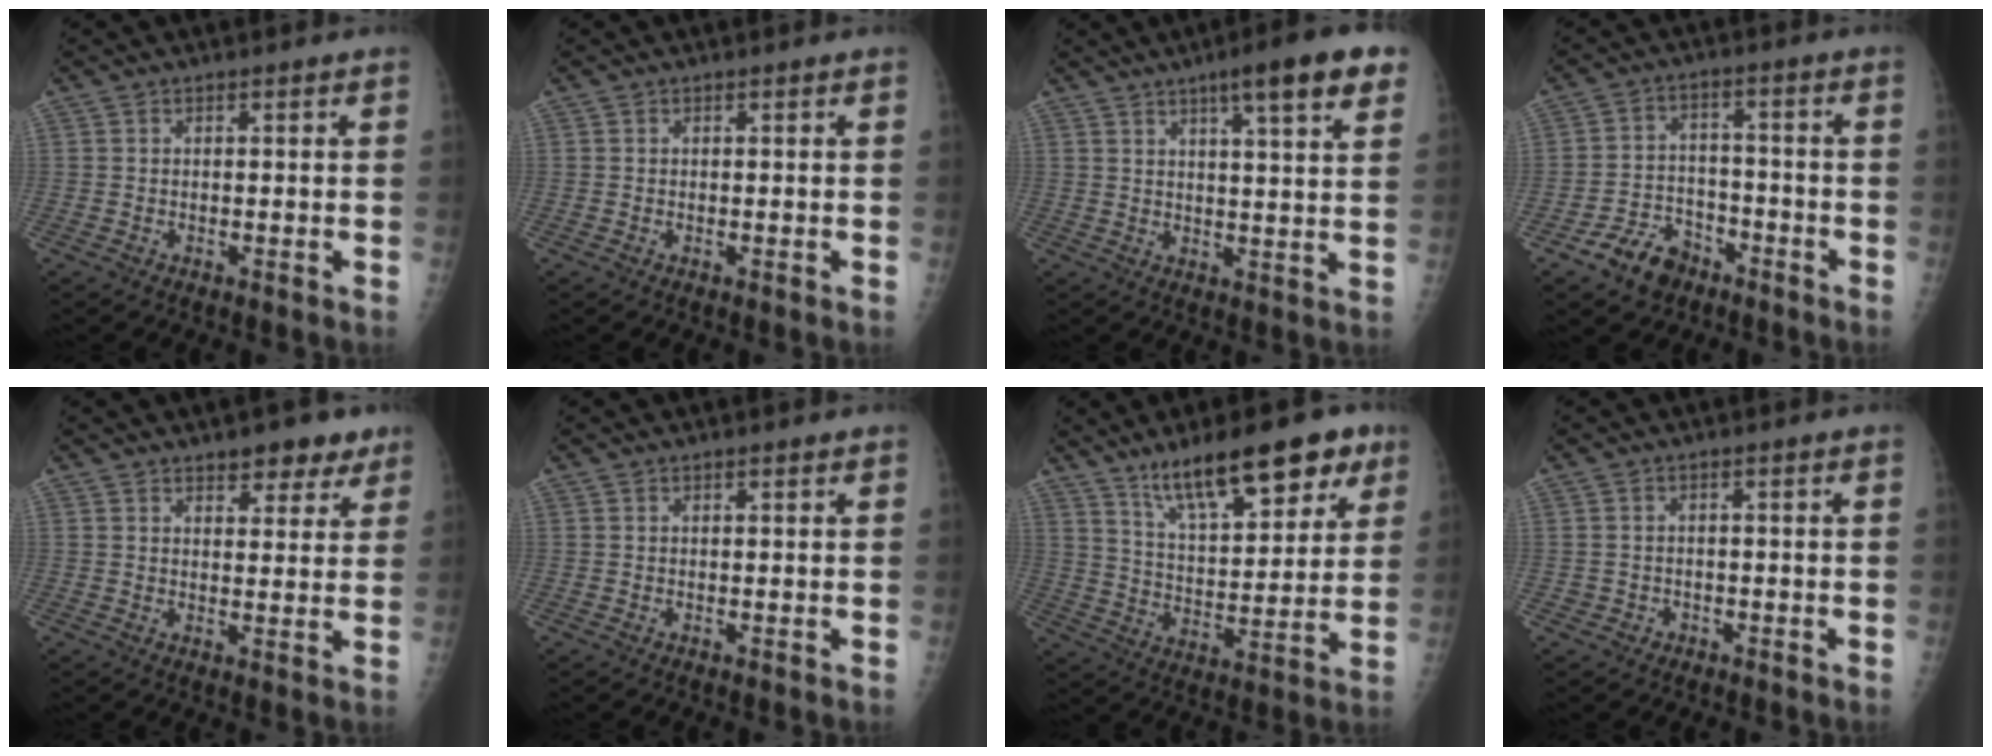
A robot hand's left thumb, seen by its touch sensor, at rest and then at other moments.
{"total": 0.0}
{"total": 12.0, "force": [6.8, 1.7, 9.8], "torque": [-0.127, -0.019, 0.090]}
{"total": 8.0, "force": [-5.2, 5.4, 2.7], "torque": [-0.023, 0.037, -0.088]}
{"total": 6.8, "force": [4.7, 3.2, 3.8], "torque": [-0.017, -0.022, 0.062]}
{"total": 0.7, "force": [0.5, 0.2, 0.5], "torque": [-0.006, 0.000, 0.007]}
{"total": 18.7, "force": [11.7, 6.5, 13.0], "torque": [-0.164, -0.043, 0.196]}
{"total": 1.5, "force": [-0.6, 1.3, 0.0], "torque": [0.006, 0.007, -0.011]}